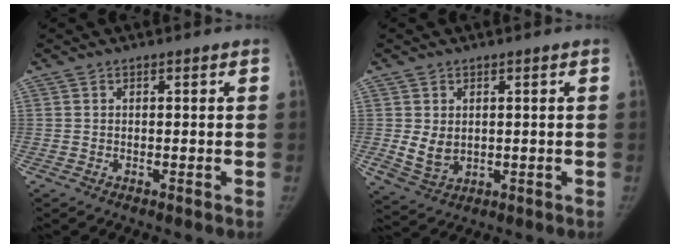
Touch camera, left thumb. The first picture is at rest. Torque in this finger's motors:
{"motor_torque": [0.55, 0.60, -0.17, -0.03, 0.00]}